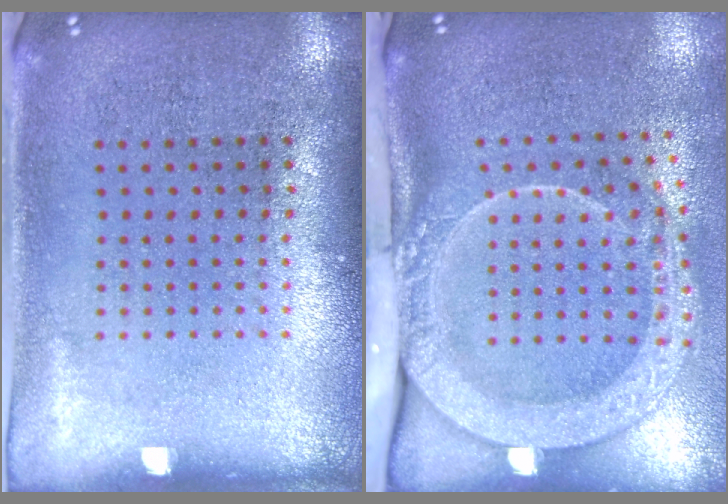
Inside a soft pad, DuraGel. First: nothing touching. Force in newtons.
{"total": 2.9, "press": 2.1, "slide": 2.0}